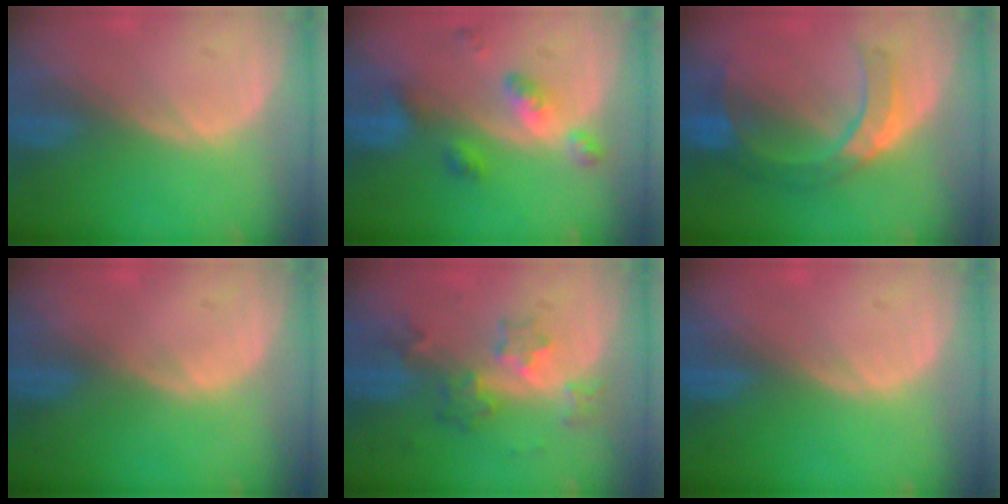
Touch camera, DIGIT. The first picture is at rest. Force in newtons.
{"total": 5.8, "press": 5.0, "slide": 2.8}
{"total": 7.0, "press": 6.9, "slide": 1.1}
{"total": 0.0}
{"total": 5.9, "press": 5.4, "slide": 2.4}
{"total": 0.0}